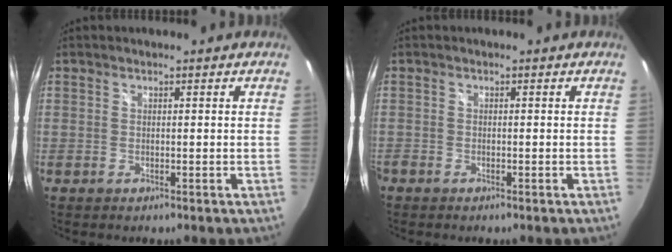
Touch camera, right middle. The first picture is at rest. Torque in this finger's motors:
{"motor_torque": [1.06, -1.08, 0.53, 0.19]}